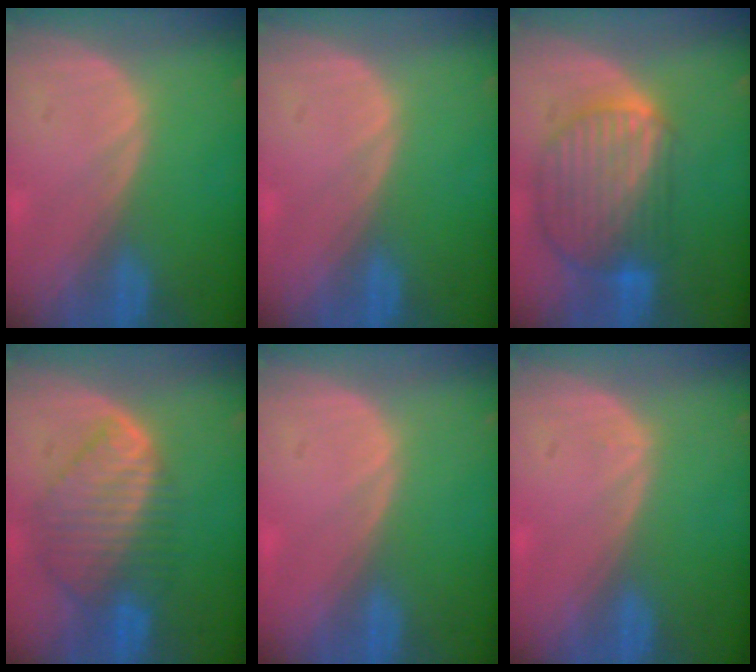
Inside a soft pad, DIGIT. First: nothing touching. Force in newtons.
{"total": 0.0}
{"total": 10.4, "press": 8.9, "slide": 5.4}
{"total": 8.7, "press": 7.7, "slide": 4.2}
{"total": 0.6, "press": 0.2, "slide": 0.5}
{"total": 0.5, "press": 0.2, "slide": 0.5}